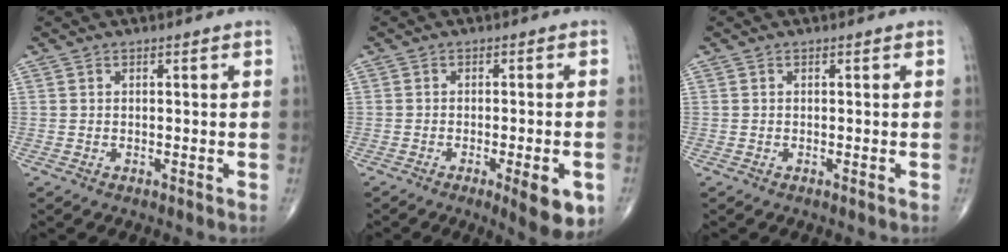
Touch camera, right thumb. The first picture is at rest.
{"total": 8.5, "force": [-3.5, 2.1, 7.4], "torque": [-0.088, -0.003, -0.043]}
{"total": 0.0}